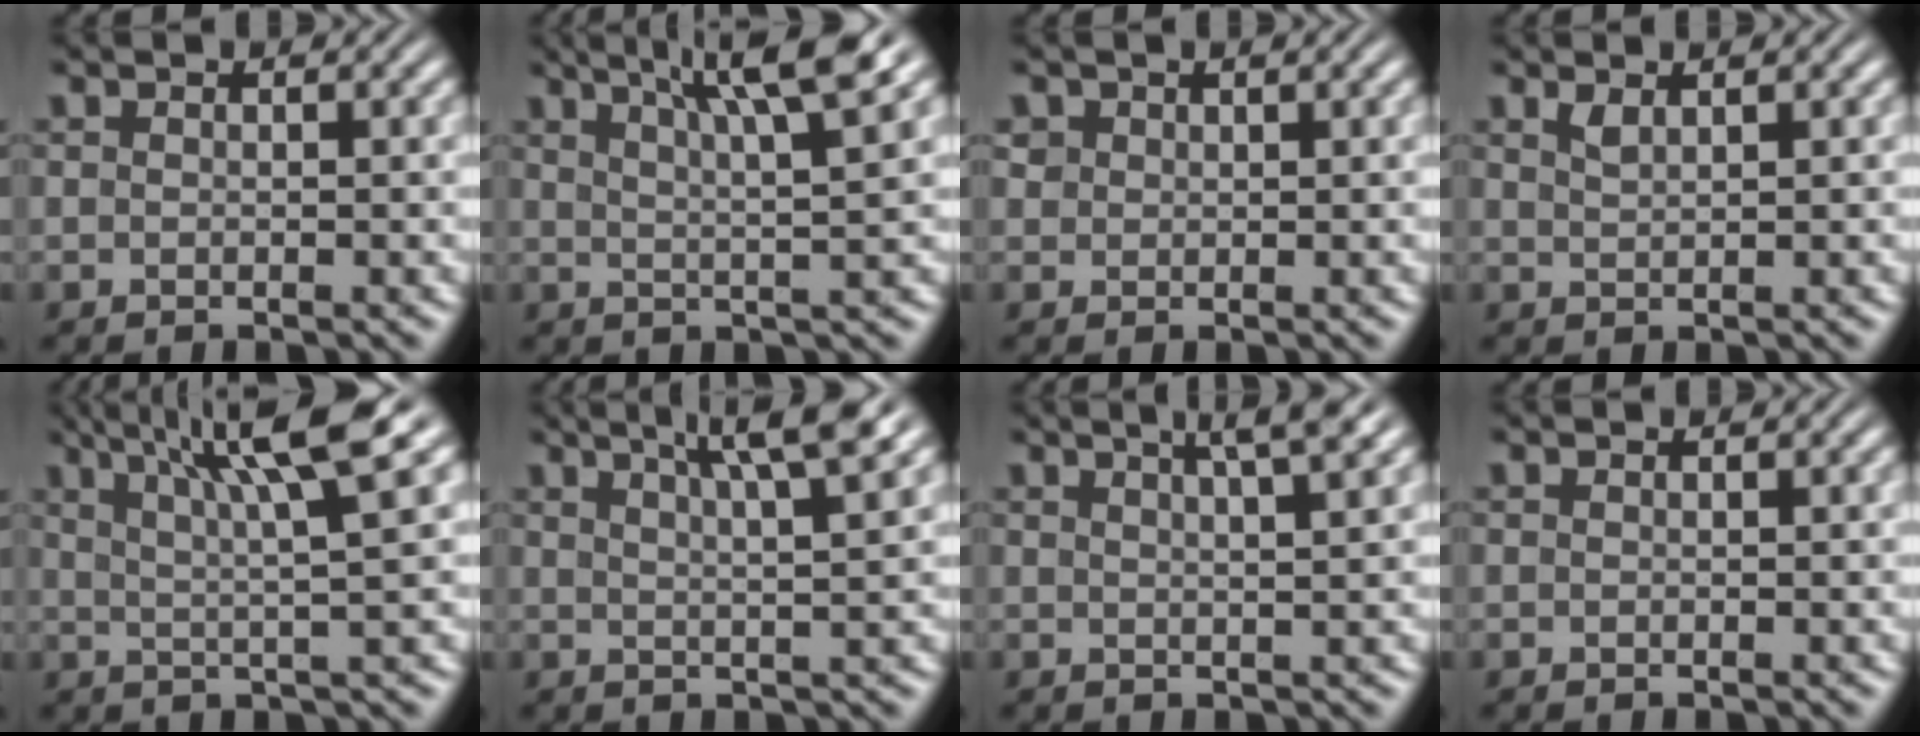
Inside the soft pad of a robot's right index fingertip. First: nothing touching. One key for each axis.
{"total": 6.9, "fx": 4.2, "fy": 1.2, "fz": 5.3, "tx": -0.071, "ty": 0.017, "tz": 0.059}
{"total": 1.6, "fx": 1.0, "fy": 1.1, "fz": 0.5, "tx": -0.021, "ty": -0.009, "tz": 0.026}
{"total": 0.9, "fx": 0.7, "fy": -0.2, "fz": 0.5, "tx": -0.009, "ty": -0.003, "tz": 0.020}
{"total": 6.6, "fx": 3.7, "fy": 0.3, "fz": 5.5, "tx": -0.083, "ty": 0.014, "tz": 0.054}
{"total": 6.4, "fx": 4.1, "fy": 1.4, "fz": 4.7, "tx": -0.062, "ty": 0.016, "tz": 0.056}
{"total": 5.7, "fx": 3.5, "fy": 1.6, "fz": 4.2, "tx": -0.046, "ty": 0.023, "tz": 0.047}
{"total": 0.0}